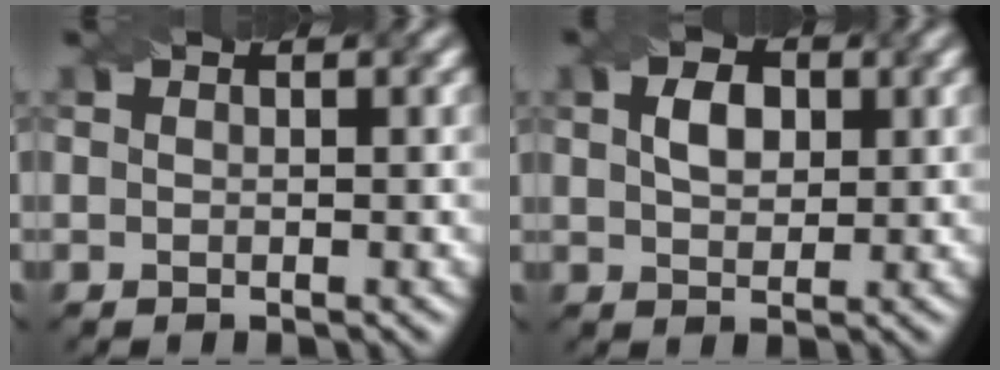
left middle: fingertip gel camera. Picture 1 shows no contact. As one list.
[{"total": 2.9, "force": [0.7, 1.9, 2.1], "torque": [-0.045, 0.005, 0.014]}]